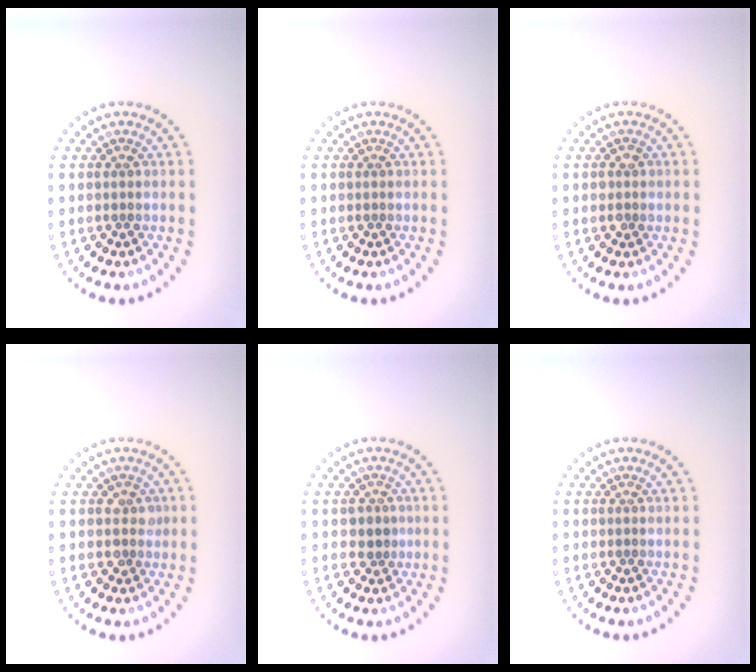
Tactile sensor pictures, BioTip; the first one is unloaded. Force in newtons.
{"total": 0.0}
{"total": 1.0, "press": 1.0, "slide": 0.3}
{"total": 1.5, "press": 1.3, "slide": 0.7}
{"total": 1.6, "press": 1.4, "slide": 0.7}
{"total": 0.0}